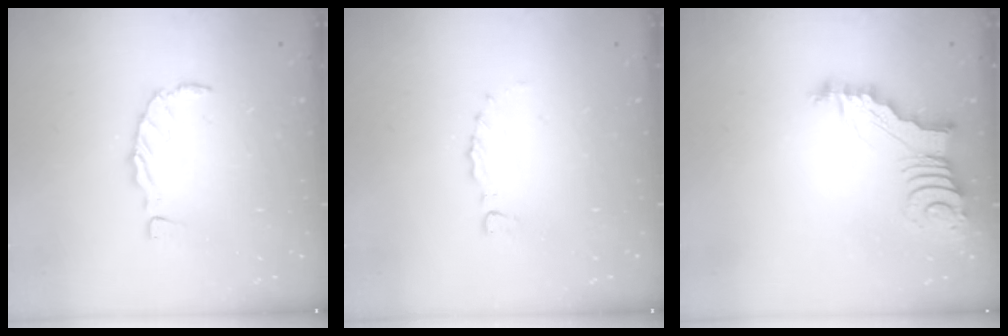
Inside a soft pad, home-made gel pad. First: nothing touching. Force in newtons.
{"total": 0.0}
{"total": 4.1, "press": 4.1, "slide": 0.2}